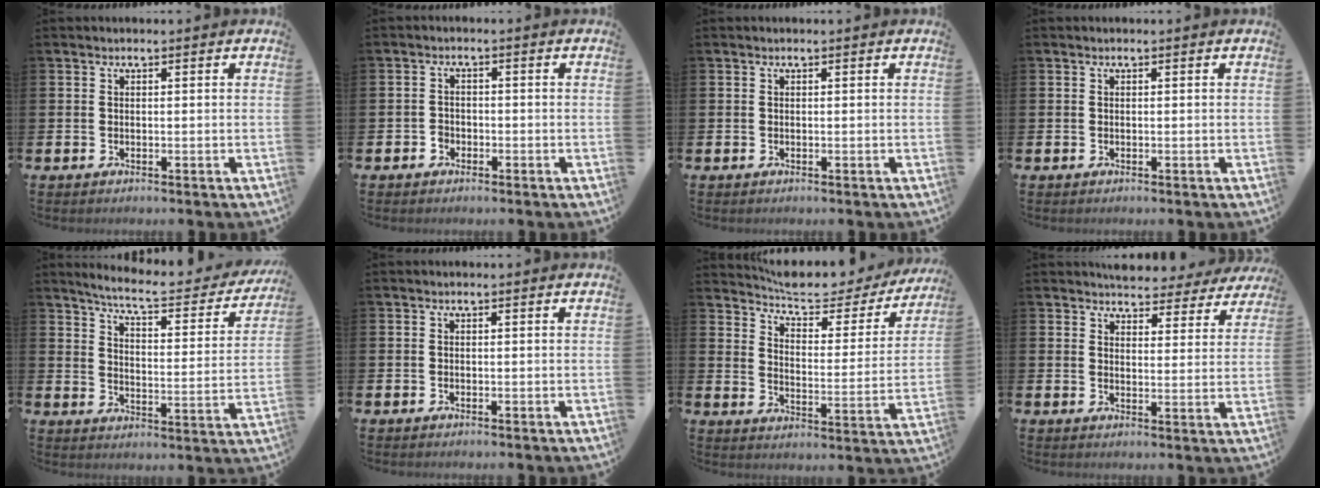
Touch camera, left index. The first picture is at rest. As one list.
[{"total": 1.6, "force": [-0.9, 1.3, 0.2], "torque": [-0.014, 0.006, -0.020]}, {"total": 0.0}, {"total": 0.0}, {"total": 6.7, "force": [6.1, 0.7, 2.7], "torque": [-0.076, -0.045, 0.097]}, {"total": 0.0}, {"total": 6.7, "force": [6.2, 1.7, 2.1], "torque": [-0.069, -0.045, 0.100]}, {"total": 4.6, "force": [4.4, 1.2, 0.2], "torque": [-0.013, -0.030, 0.078]}]